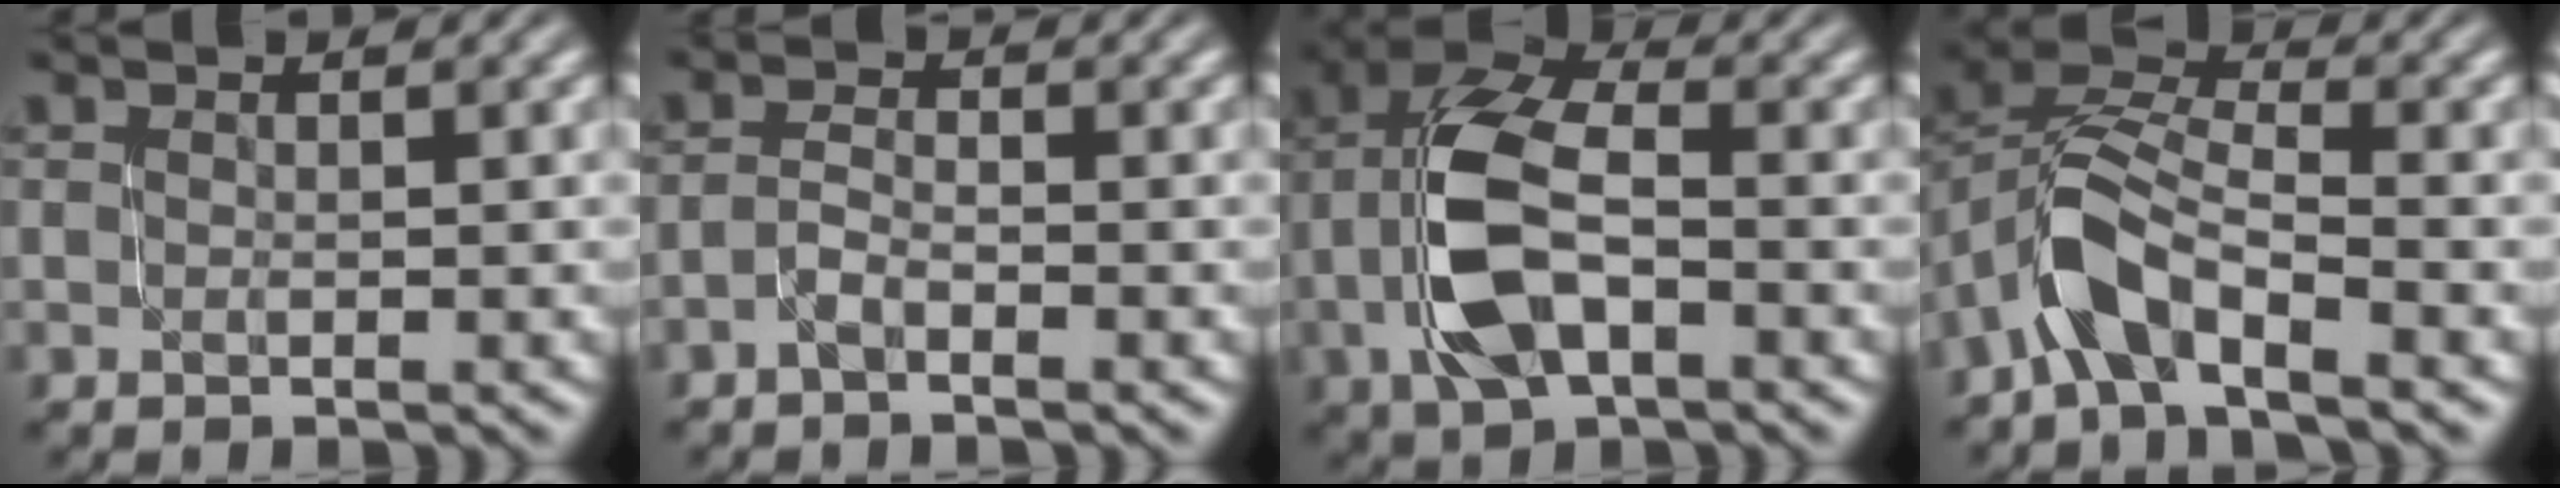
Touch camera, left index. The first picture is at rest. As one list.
[{"total": 1.4, "force": [-1.2, 0.3, 0.7], "torque": [-0.020, 0.007, -0.030]}, {"total": 7.5, "force": [-1.6, 3.9, 6.1], "torque": [-0.138, 0.017, -0.034]}, {"total": 5.7, "force": [-3.3, 2.4, 4.0], "torque": [-0.076, 0.016, -0.070]}]